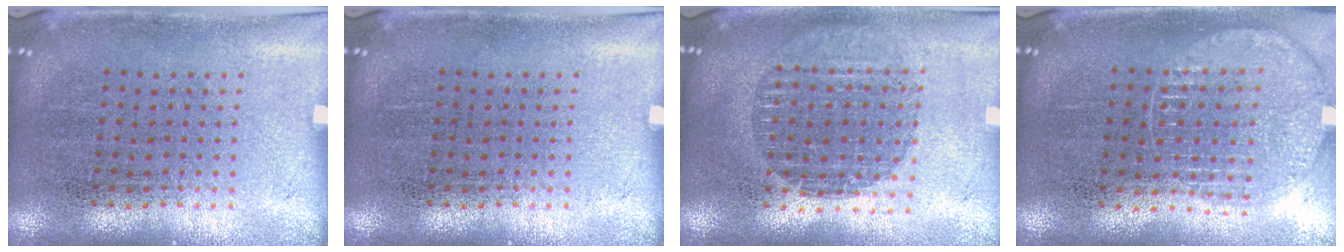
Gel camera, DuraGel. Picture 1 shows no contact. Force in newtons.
{"total": 0.0}
{"total": 1.6, "press": 1.4, "slide": 0.8}
{"total": 1.1, "press": 1.1, "slide": 0.1}